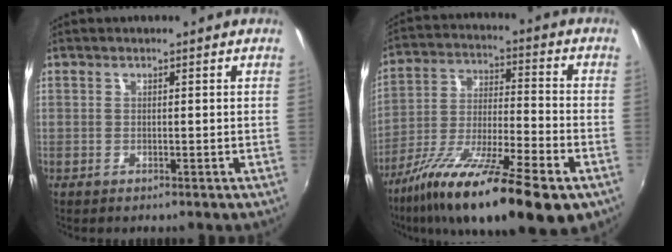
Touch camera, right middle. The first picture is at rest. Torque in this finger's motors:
{"motor_torque": [1.48, -0.66, 0.79, 0.21]}